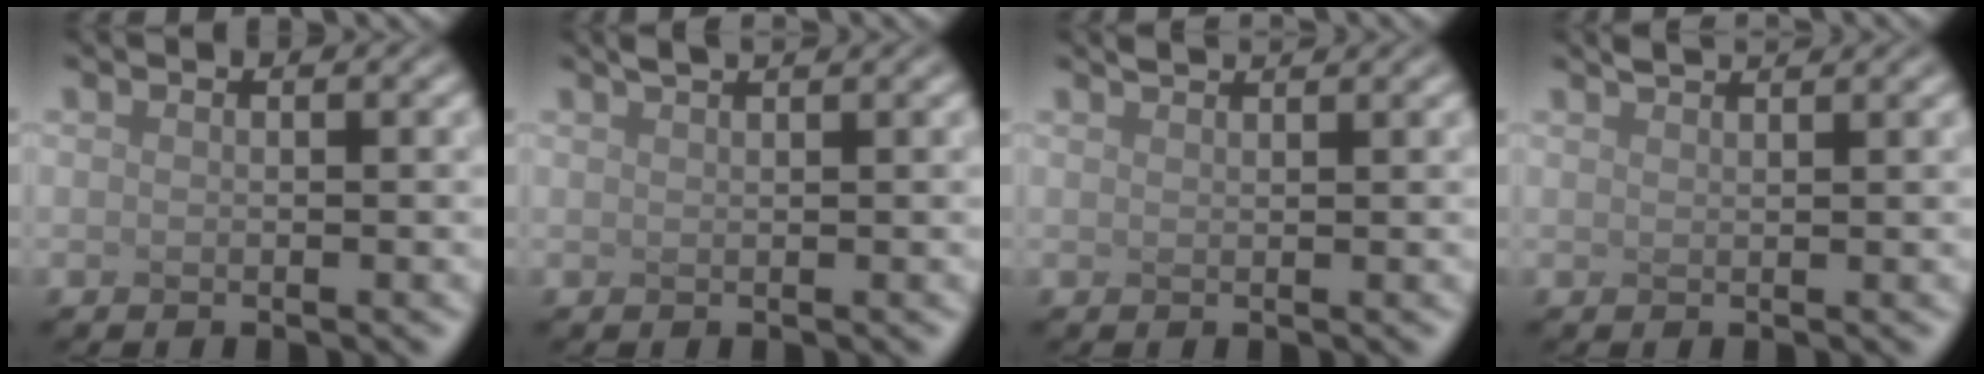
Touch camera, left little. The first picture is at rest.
{"total": 2.4, "force": [1.9, 0.6, 1.4], "torque": [-0.004, 0.014, 0.003]}
{"total": 1.9, "force": [1.7, 0.3, 0.7], "torque": [-0.003, 0.011, 0.010]}
{"total": 2.3, "force": [2.1, 0.4, 0.9], "torque": [-0.003, 0.013, 0.014]}